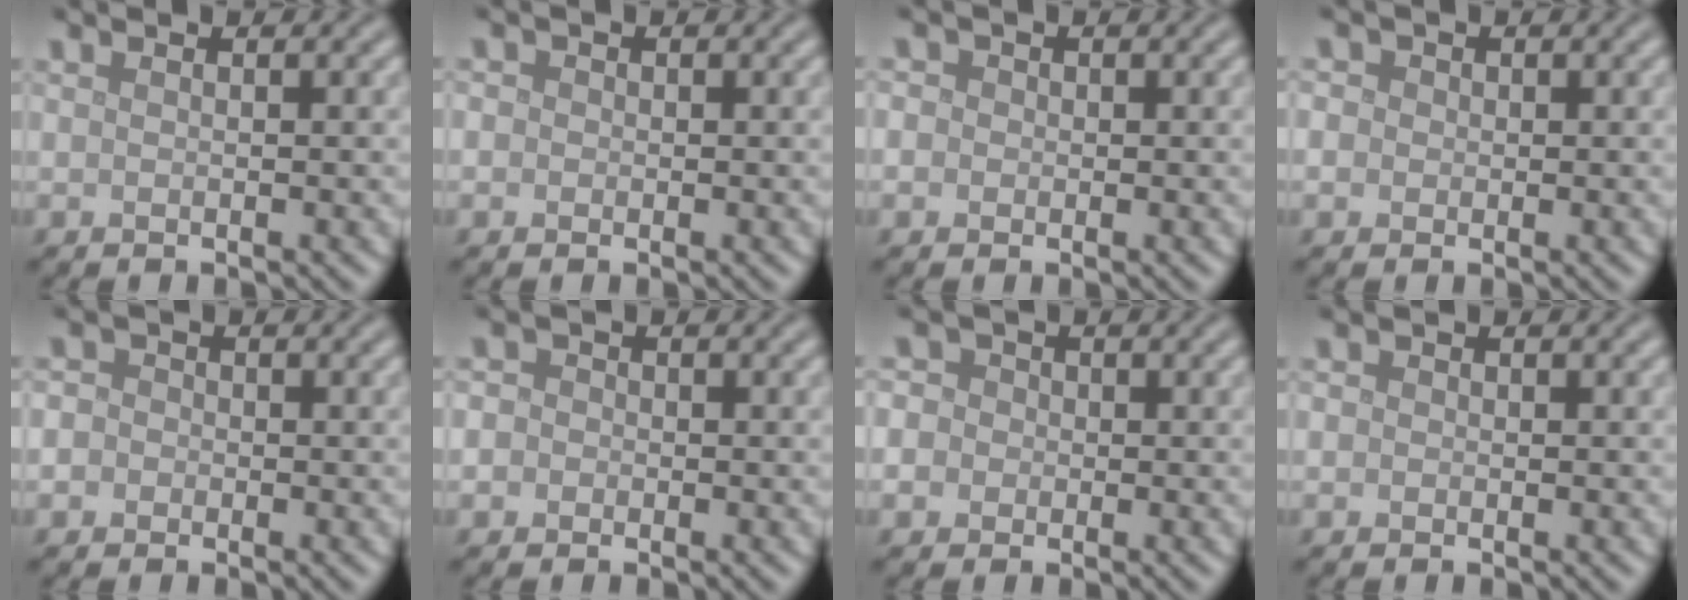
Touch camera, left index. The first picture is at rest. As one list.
[{"total": 1.4, "force": [0.3, 1.3, 0.5], "torque": [-0.002, 0.005, -0.011]}, {"total": 2.6, "force": [0.7, 2.3, 1.0], "torque": [0.002, 0.019, -0.016]}, {"total": 3.0, "force": [1.0, 2.6, 1.2], "torque": [-0.006, 0.021, -0.010]}, {"total": 2.8, "force": [0.2, 2.6, 1.0], "torque": [0.010, 0.016, -0.034]}, {"total": 2.8, "force": [0.3, 2.6, 1.1], "torque": [0.010, 0.017, -0.031]}, {"total": 5.4, "force": [0.4, 5.1, 1.9], "torque": [-0.034, 0.037, -0.028]}, {"total": 0.9, "force": [0.2, 0.9, 0.3], "torque": [-0.002, 0.001, -0.007]}]